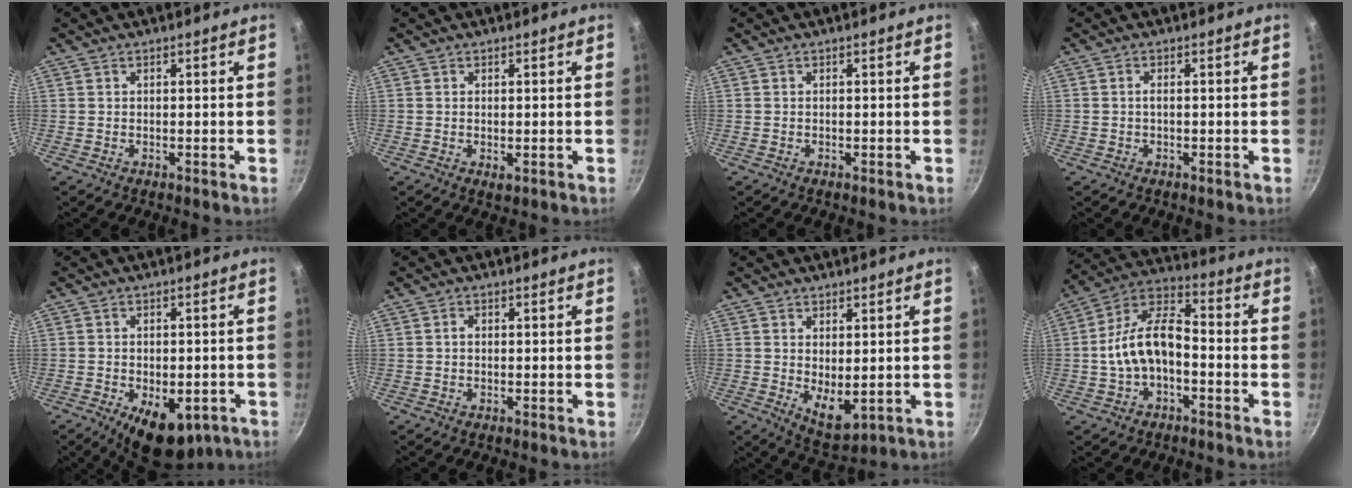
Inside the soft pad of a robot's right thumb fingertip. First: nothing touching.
{"total": 1.5, "force": [-0.2, 0.7, 1.3], "torque": [-0.022, -0.005, -0.002]}
{"total": 0.0}
{"total": 1.0, "force": [-0.2, 0.5, 0.8], "torque": [-0.016, 0.003, -0.003]}
{"total": 11.0, "force": [-4.8, 5.9, 8.0], "torque": [-0.079, 0.009, -0.054]}
{"total": 0.9, "force": [0.0, 0.8, 0.6], "torque": [-0.010, 0.006, -0.001]}
{"total": 6.5, "force": [0.5, 3.2, 5.6], "torque": [-0.077, -0.022, 0.022]}
{"total": 14.5, "force": [-2.6, 8.3, 11.6], "torque": [-0.193, 0.053, -0.061]}